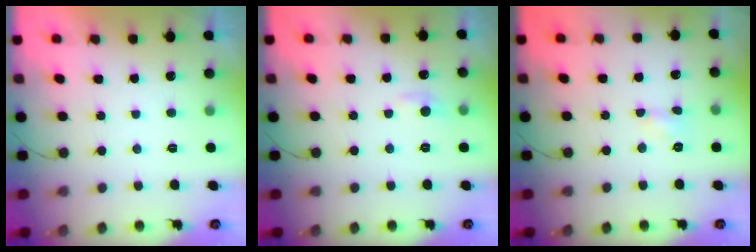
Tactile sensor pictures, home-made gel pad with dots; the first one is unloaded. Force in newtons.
{"total": 5.6, "press": 5.6, "slide": 0.8}
{"total": 3.5, "press": 3.5, "slide": 0.5}